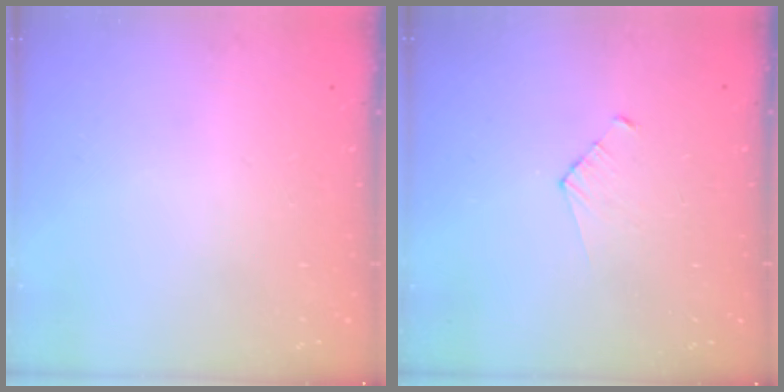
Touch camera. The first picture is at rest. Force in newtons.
{"total": 2.8, "press": 2.8, "slide": 0.2}